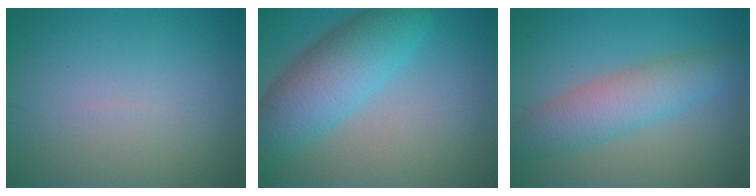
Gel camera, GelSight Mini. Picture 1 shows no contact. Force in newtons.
{"total": 7.3, "press": 7.3, "slide": 0.0}
{"total": 4.8, "press": 4.8, "slide": 0.2}